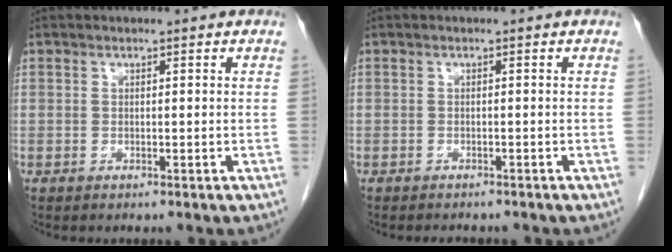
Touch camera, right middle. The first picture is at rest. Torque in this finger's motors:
{"motor_torque": [0.05, -0.04, 0.00, 0.01]}